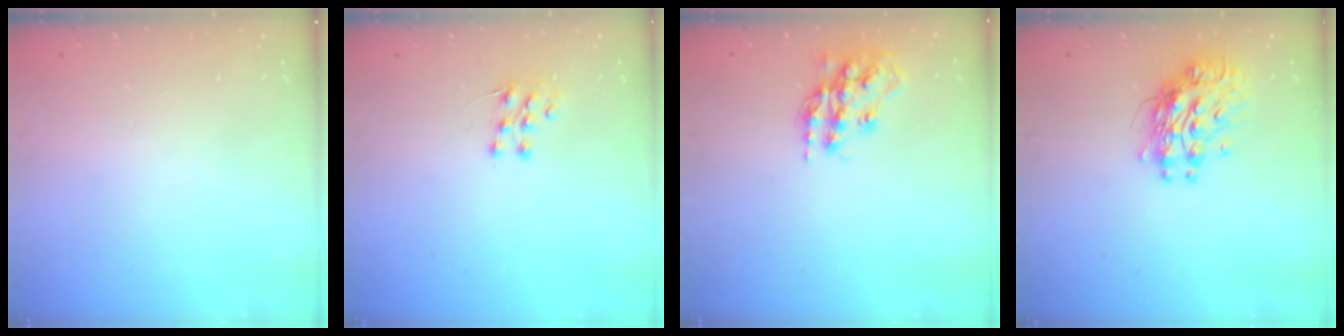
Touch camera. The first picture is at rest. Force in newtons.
{"total": 6.7, "press": 6.5, "slide": 1.4}
{"total": 16.0, "press": 16.0, "slide": 1.2}
{"total": 11.5, "press": 11.4, "slide": 0.9}